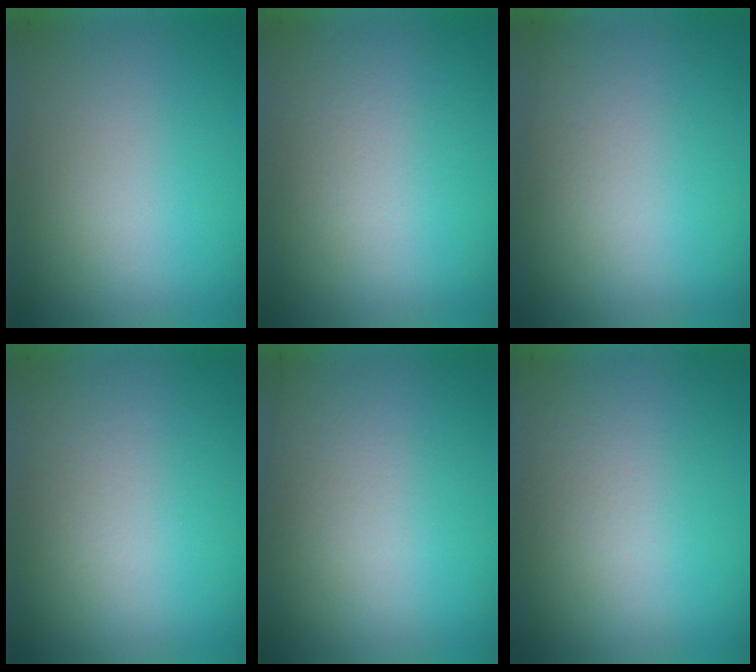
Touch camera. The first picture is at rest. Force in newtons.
{"total": 4.0}
{"total": 2.6}
{"total": 2.5}
{"total": 2.1}
{"total": 2.7}